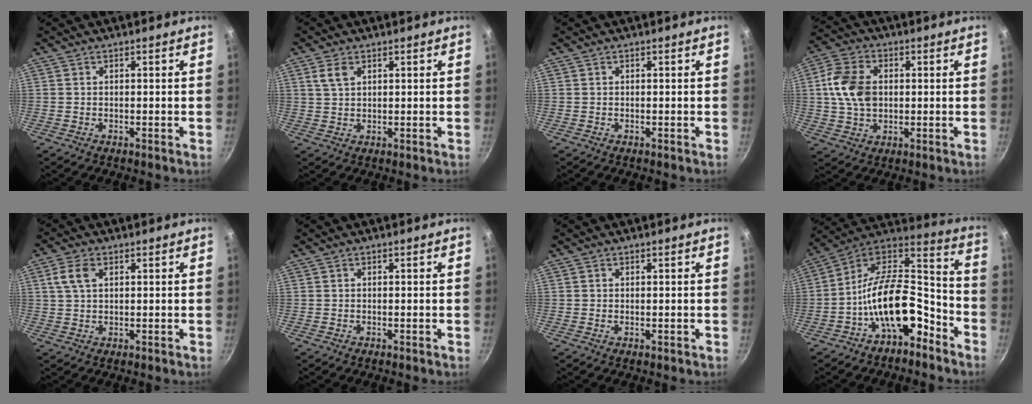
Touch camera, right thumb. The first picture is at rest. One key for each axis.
{"total": 3.3, "fx": 1.6, "fy": 1.9, "fz": 2.2, "tx": -0.039, "ty": -0.001, "tz": 0.031}
{"total": 0.0}
{"total": 10.4, "fx": 1.1, "fy": 7.3, "fz": 7.3, "tx": -0.127, "ty": 0.010, "tz": 0.012}
{"total": 4.5, "fx": 1.6, "fy": 2.5, "fz": 3.4, "tx": -0.069, "ty": 0.007, "tz": 0.030}
{"total": 0.0}
{"total": 0.0}
{"total": 18.1, "fx": -8.3, "fy": 9.2, "fz": 13.2, "tx": -0.188, "ty": 0.091, "tz": -0.150}